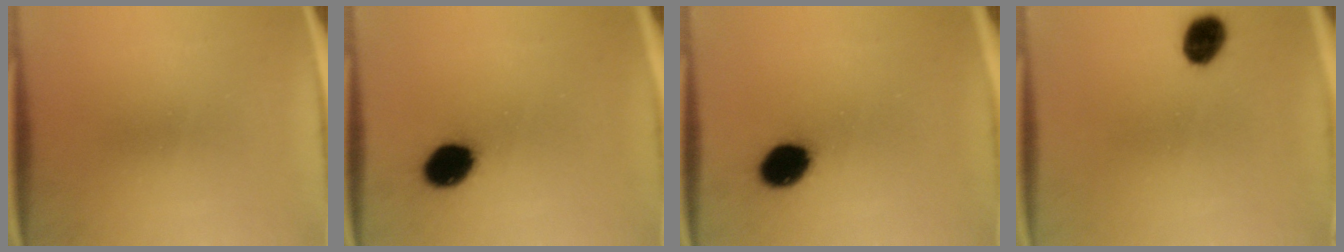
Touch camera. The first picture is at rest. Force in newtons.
{"total": 11.9}
{"total": 11.9}
{"total": 6.5}